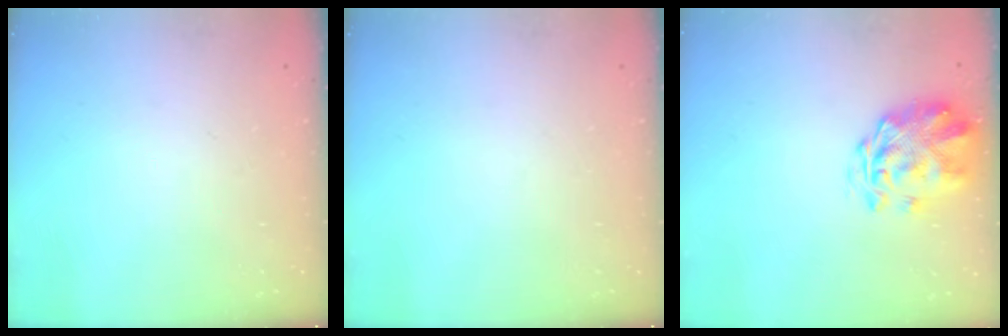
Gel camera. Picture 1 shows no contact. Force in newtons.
{"total": 0.0}
{"total": 3.2, "press": 2.8, "slide": 1.6}